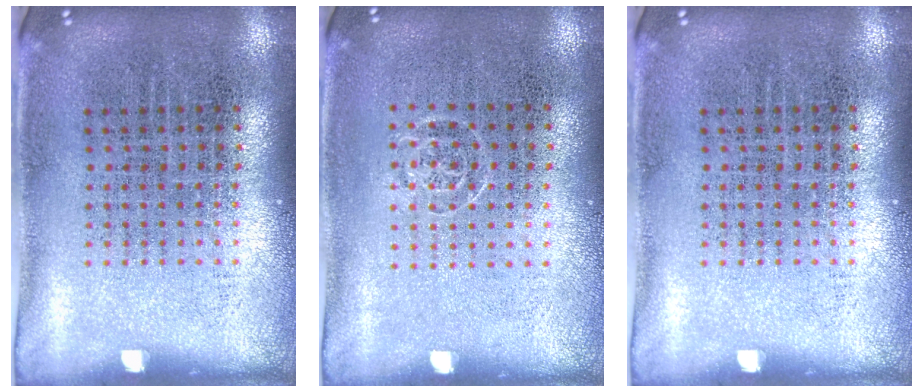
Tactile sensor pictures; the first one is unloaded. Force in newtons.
{"total": 0.6, "press": 0.5, "slide": 0.3}
{"total": 0.0}